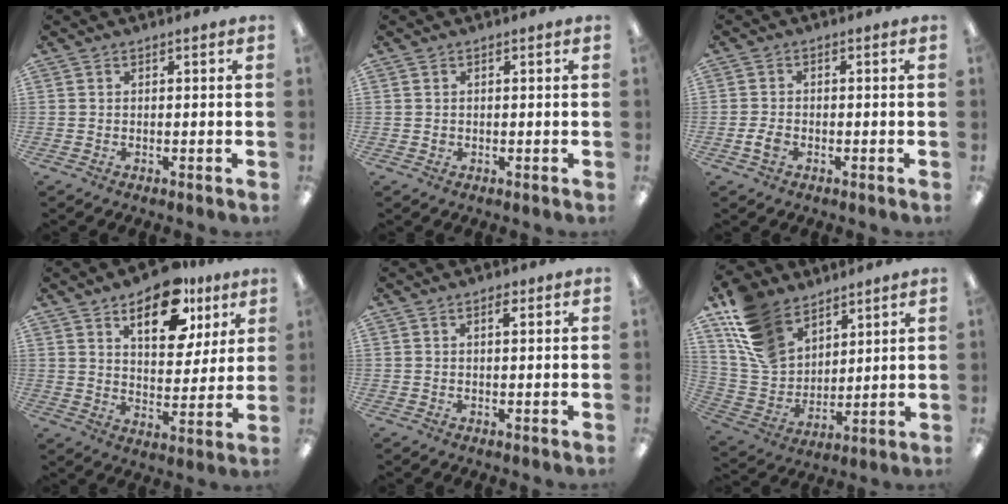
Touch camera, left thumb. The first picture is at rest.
{"total": 0.7, "force": [0.1, 0.7, 0.2], "torque": [-0.005, 0.006, 0.000]}
{"total": 2.8, "force": [-1.0, 1.8, 1.9], "torque": [-0.040, 0.002, -0.019]}
{"total": 16.0, "force": [9.6, 7.9, 10.0], "torque": [-0.129, -0.037, 0.159]}
{"total": 1.8, "force": [1.1, 0.7, 1.3], "torque": [-0.012, -0.005, 0.016]}
{"total": 15.3, "force": [10.3, 9.8, 5.6], "torque": [-0.131, -0.047, 0.207]}